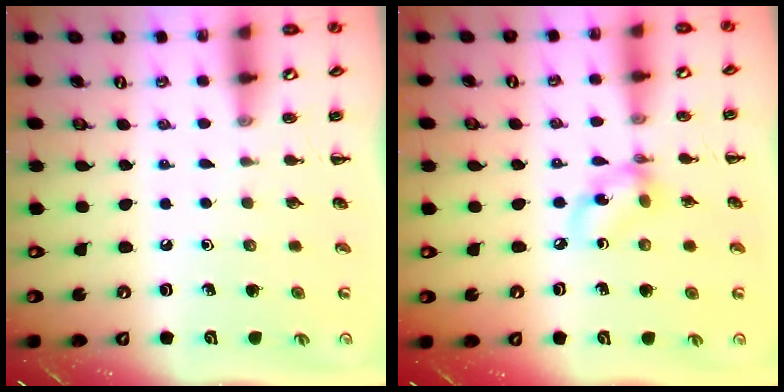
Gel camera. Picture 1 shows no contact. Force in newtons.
{"total": 7.4, "press": 7.4, "slide": 0.9}